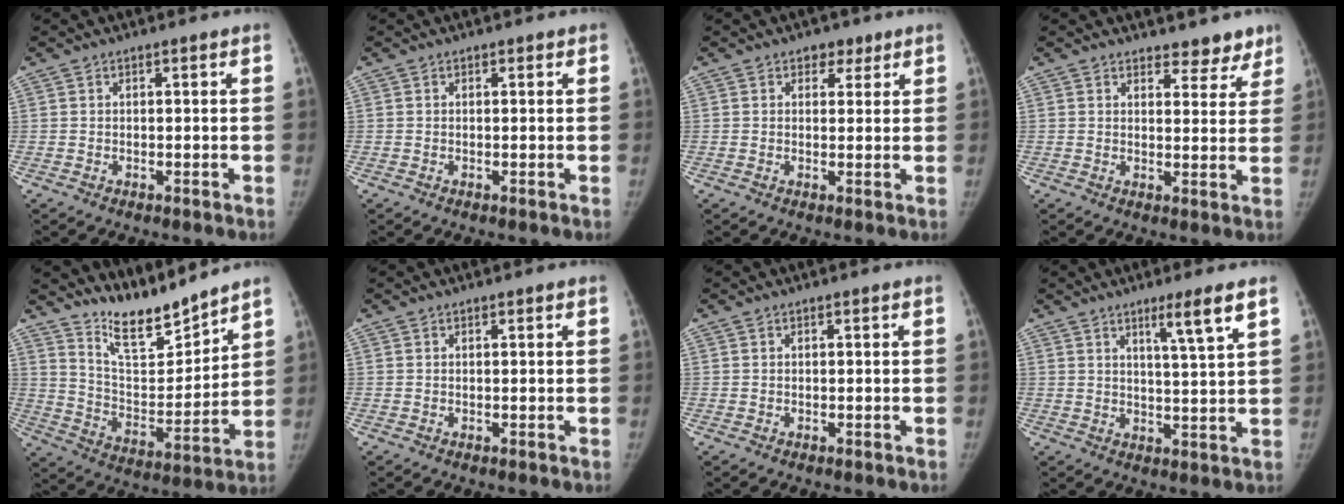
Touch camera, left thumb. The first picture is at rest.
{"total": 0.0}
{"total": 3.0, "force": [1.8, 2.2, 1.1], "torque": [0.010, -0.007, 0.022]}
{"total": 5.7, "force": [4.9, 2.8, 0.9], "torque": [0.029, -0.030, 0.053]}
{"total": 12.3, "force": [11.4, 2.3, 4.0], "torque": [-0.041, -0.088, 0.216]}
{"total": 0.0}
{"total": 0.0}
{"total": 6.2, "force": [3.8, -0.4, 5.0], "torque": [-0.082, -0.029, 0.064]}